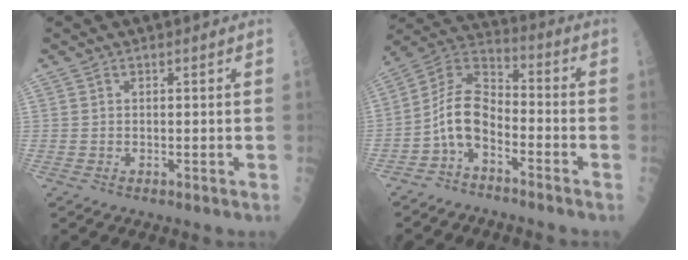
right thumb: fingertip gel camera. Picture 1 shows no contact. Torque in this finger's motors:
{"motor_torque": [0.06, 0.32, -0.09, -0.08, 0.23]}